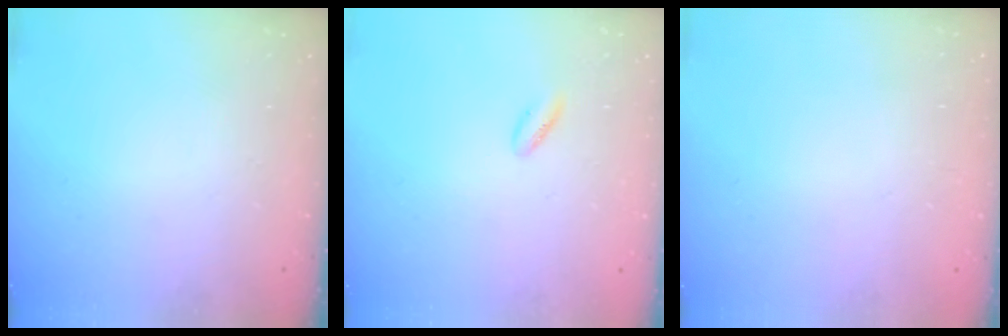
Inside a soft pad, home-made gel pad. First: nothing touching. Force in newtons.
{"total": 3.3, "press": 3.0, "slide": 1.2}
{"total": 2.1, "press": 2.1, "slide": 0.1}